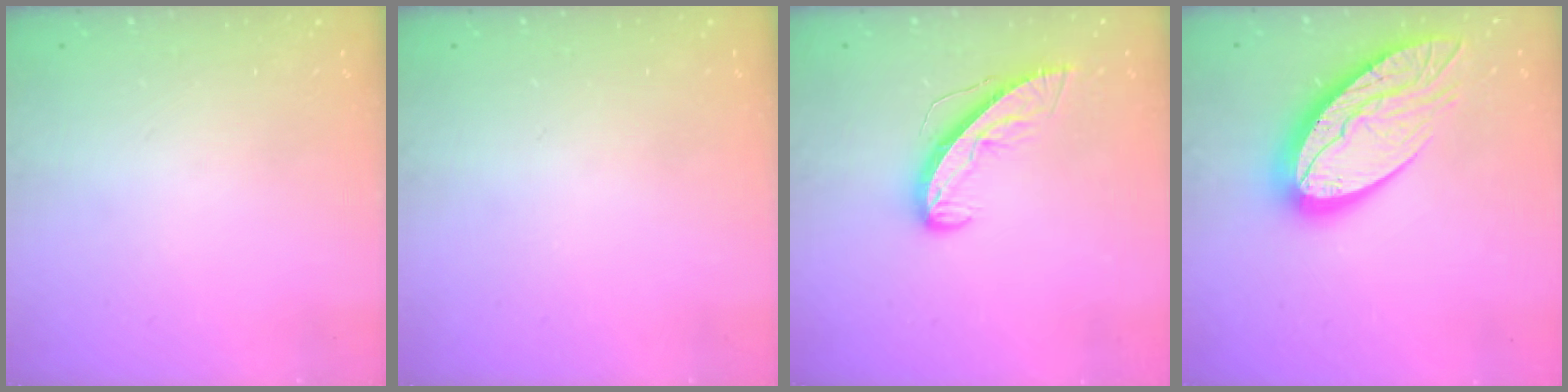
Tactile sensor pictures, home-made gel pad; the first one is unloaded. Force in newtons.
{"total": 0.0}
{"total": 10.1, "press": 10.1, "slide": 0.9}
{"total": 20.2, "press": 20.1, "slide": 1.8}